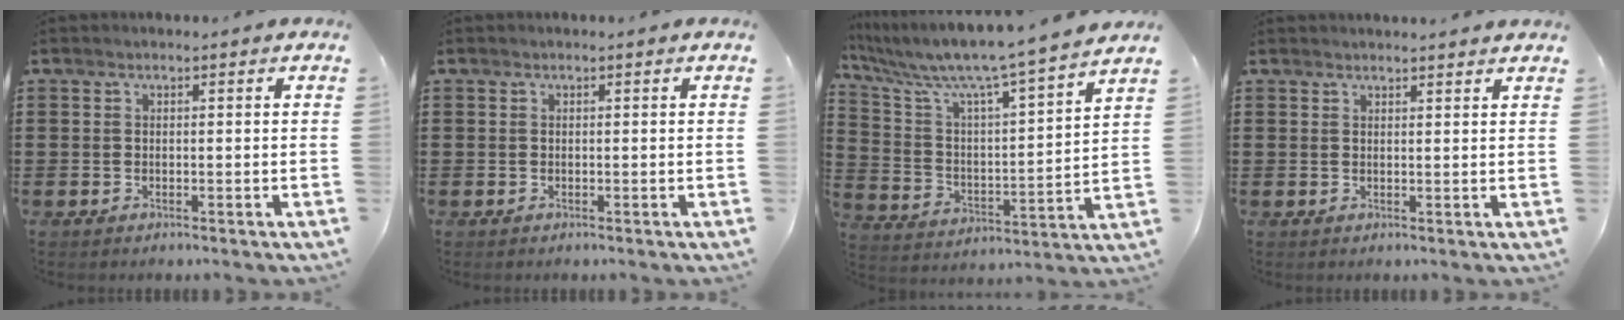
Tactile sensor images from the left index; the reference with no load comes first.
{"total": 0.0}
{"total": 8.1, "force": [7.2, -0.2, 3.9], "torque": [-0.108, -0.061, 0.111]}
{"total": 1.6, "force": [1.6, -0.1, 0.2], "torque": [-0.006, 0.001, 0.031]}